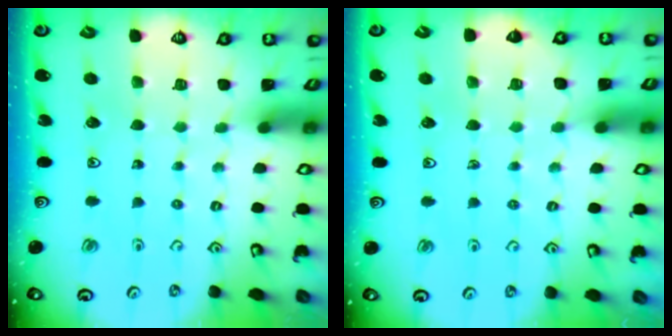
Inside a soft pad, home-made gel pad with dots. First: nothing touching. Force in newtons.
{"total": 3.7, "press": 3.5, "slide": 1.1}